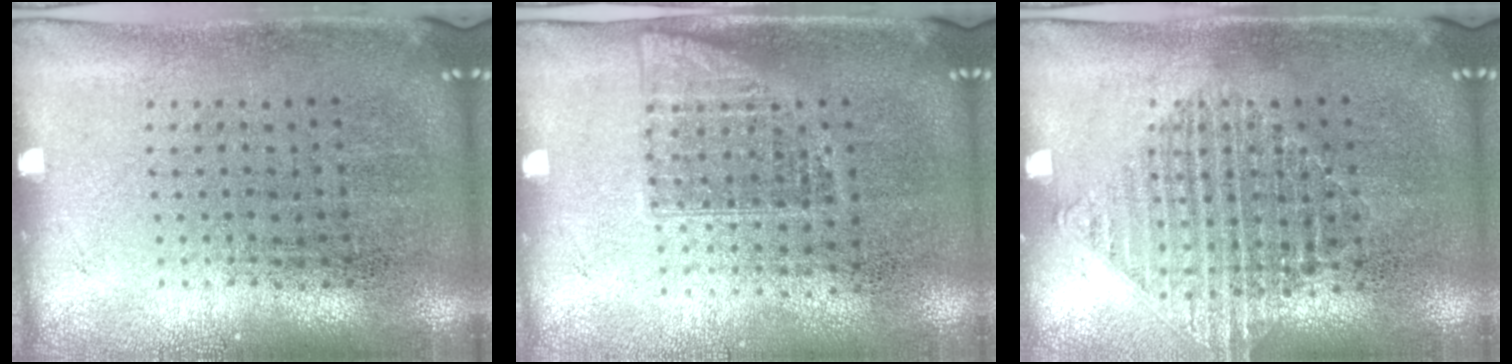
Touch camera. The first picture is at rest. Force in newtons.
{"total": 1.1, "press": 0.9, "slide": 0.6}
{"total": 1.2, "press": 1.1, "slide": 0.3}